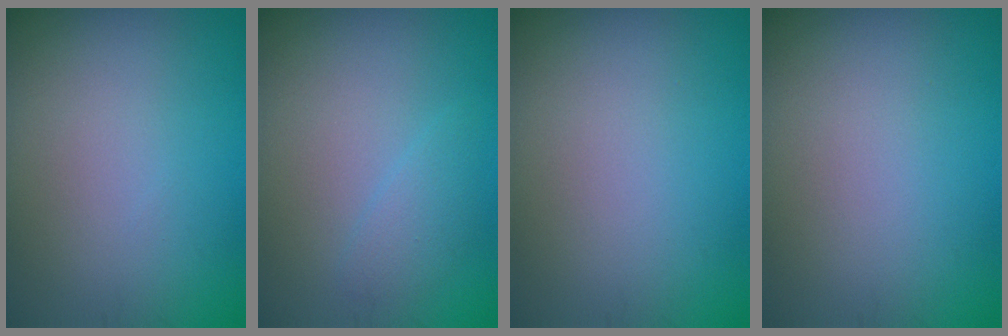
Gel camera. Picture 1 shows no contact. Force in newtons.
{"total": 1.5, "press": 1.5, "slide": 0.1}
{"total": 0.0}
{"total": 0.0}